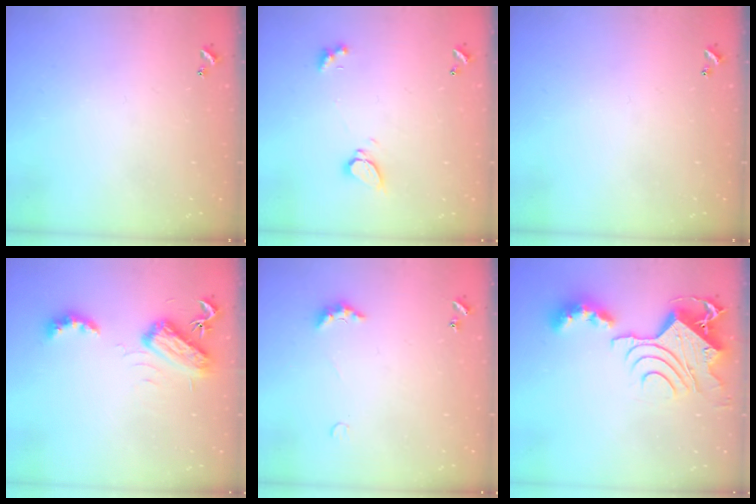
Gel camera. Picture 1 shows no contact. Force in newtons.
{"total": 2.2, "press": 2.2, "slide": 0.3}
{"total": 0.0}
{"total": 6.9, "press": 6.9, "slide": 0.1}
{"total": 2.7, "press": 2.6, "slide": 0.7}
{"total": 13.6, "press": 13.5, "slide": 1.5}